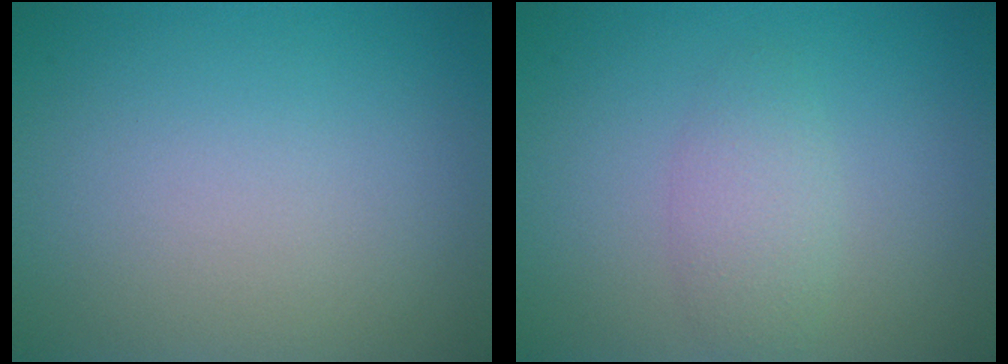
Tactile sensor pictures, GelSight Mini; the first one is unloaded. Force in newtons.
{"total": 1.2, "press": 1.2, "slide": 0.2}